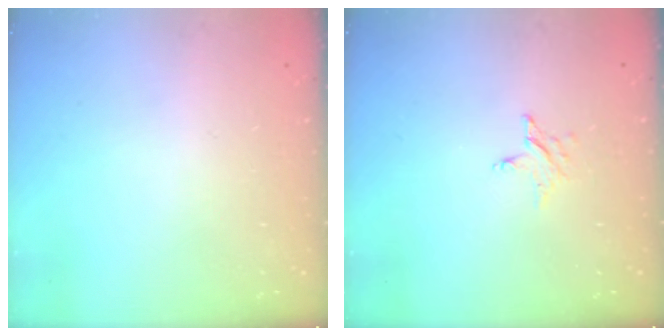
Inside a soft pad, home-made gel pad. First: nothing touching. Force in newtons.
{"total": 3.0, "press": 3.0, "slide": 0.3}